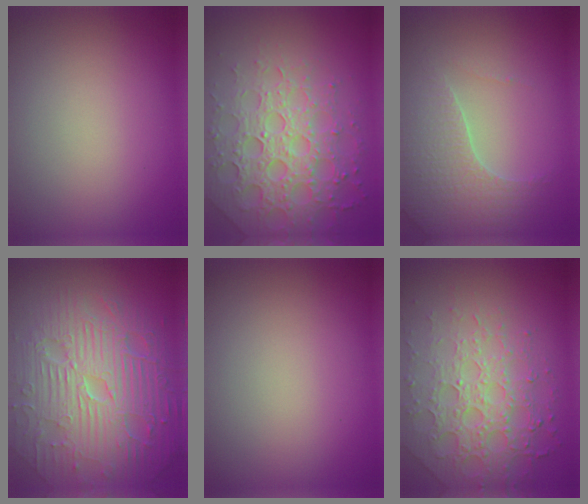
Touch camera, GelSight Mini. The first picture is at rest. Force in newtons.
{"total": 6.9, "press": 6.7, "slide": 1.6}
{"total": 4.2, "press": 3.4, "slide": 2.5}
{"total": 11.6, "press": 7.5, "slide": 8.9}
{"total": 0.0}
{"total": 6.7, "press": 4.9, "slide": 4.5}